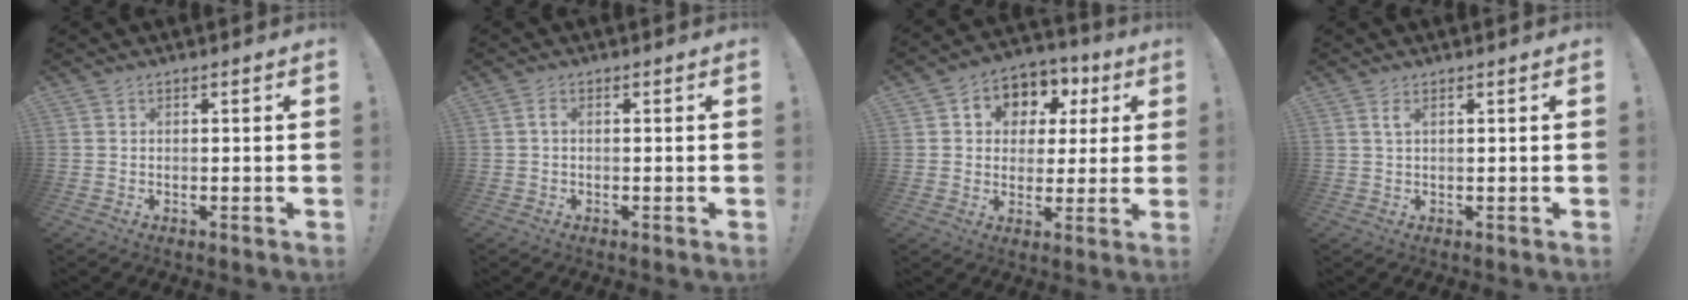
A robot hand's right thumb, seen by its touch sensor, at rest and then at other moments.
{"total": 1.3, "force": [-0.2, 0.2, 1.2], "torque": [-0.024, 0.004, -0.005]}
{"total": 8.2, "force": [2.3, 7.4, 2.7], "torque": [-0.034, -0.019, 0.046]}
{"total": 1.6, "force": [0.7, 0.2, 1.4], "torque": [-0.023, -0.001, 0.009]}